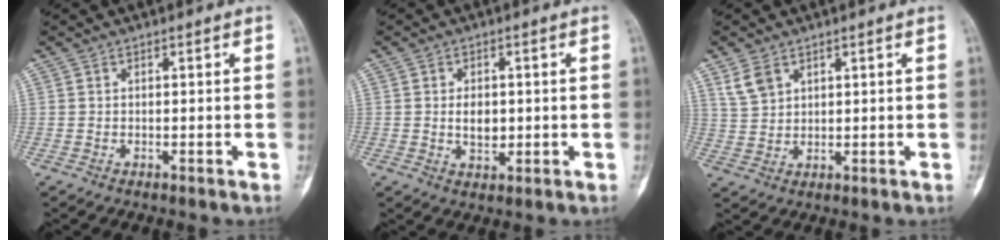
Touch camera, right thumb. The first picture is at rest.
{"total": 4.1, "force": [0.0, 2.8, 3.0], "torque": [-0.037, -0.001, 0.005]}
{"total": 4.4, "force": [2.7, 2.9, 2.0], "torque": [-0.034, -0.009, 0.063]}